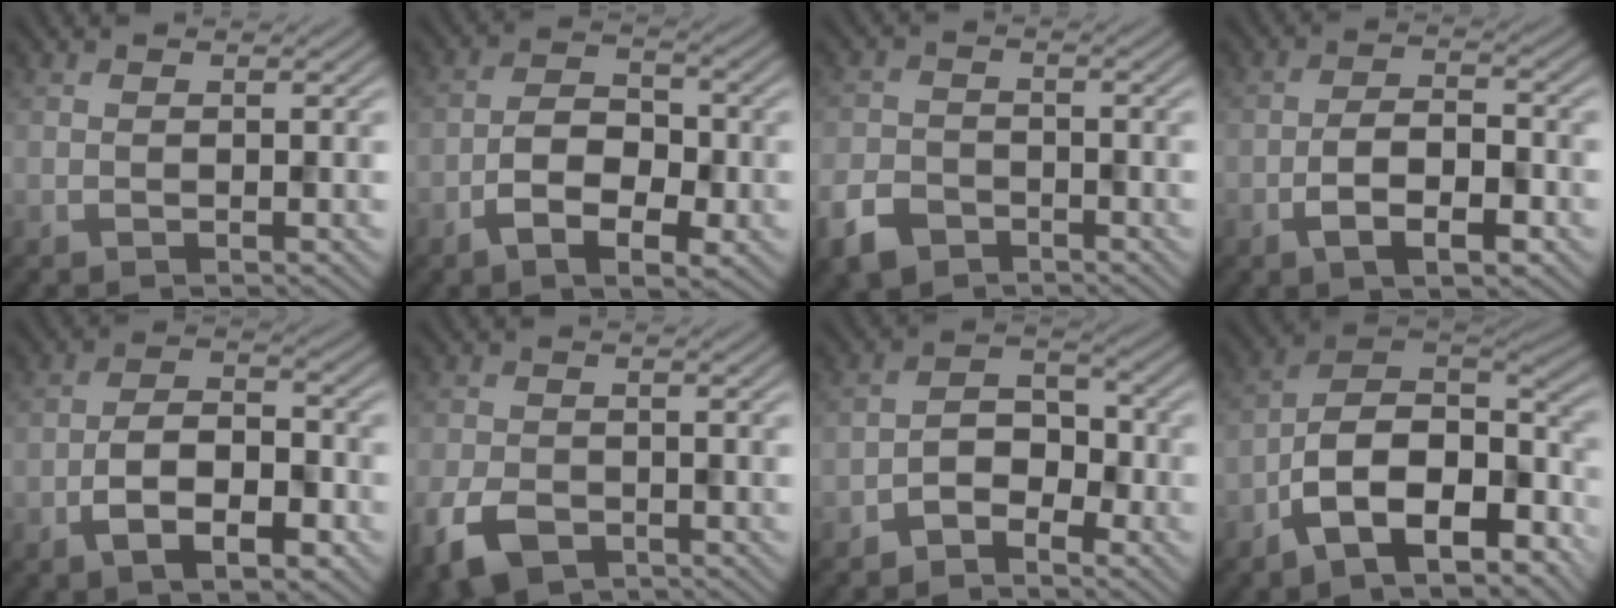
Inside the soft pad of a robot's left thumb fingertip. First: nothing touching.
{"total": 6.7, "force": [-3.0, 3.7, 4.7], "torque": [-0.083, 0.001, -0.062]}
{"total": 4.7, "force": [-3.2, 2.9, 1.9], "torque": [-0.048, -0.004, -0.070]}
{"total": 5.9, "force": [-2.8, 2.6, 4.6], "torque": [-0.081, 0.002, -0.052]}
{"total": 7.4, "force": [-3.4, 3.7, 5.4], "torque": [-0.095, 0.001, -0.065]}
{"total": 5.6, "force": [-3.1, 3.5, 3.2], "torque": [-0.078, -0.012, -0.065]}
{"total": 4.3, "force": [-3.0, 2.3, 2.2], "torque": [-0.033, 0.016, -0.064]}
{"total": 13.5, "force": [-7.2, 6.5, 9.4], "torque": [-0.163, -0.018, -0.137]}